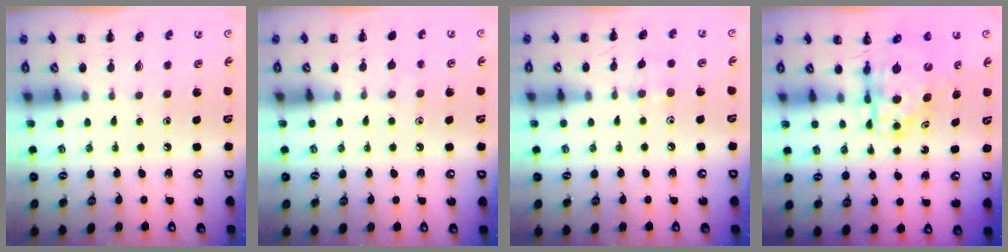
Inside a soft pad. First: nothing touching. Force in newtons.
{"total": 5.0, "press": 4.6, "slide": 1.9}
{"total": 3.7, "press": 3.6, "slide": 1.2}
{"total": 6.8, "press": 6.6, "slide": 1.5}